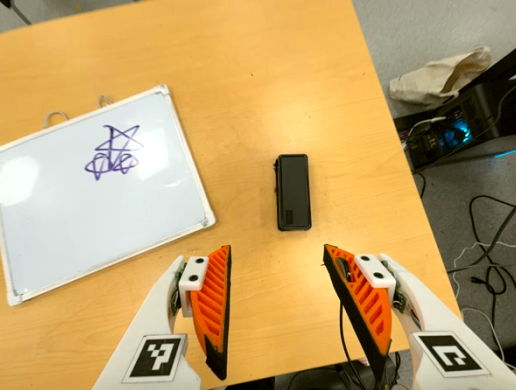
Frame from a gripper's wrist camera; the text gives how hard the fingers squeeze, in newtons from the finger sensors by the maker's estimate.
{"total": 0.0}